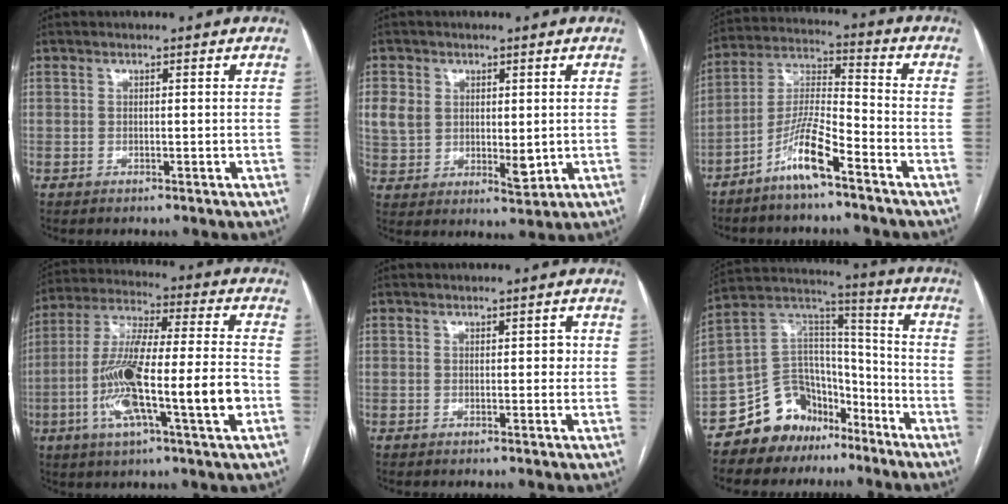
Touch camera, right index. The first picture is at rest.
{"total": 7.7, "force": [1.9, 5.6, 5.0], "torque": [-0.091, -0.001, 0.048]}
{"total": 9.1, "force": [-5.9, 0.8, 6.8], "torque": [-0.145, -0.005, -0.119]}
{"total": 18.3, "force": [-4.9, 1.7, 17.6], "torque": [-0.323, 0.003, -0.082]}
{"total": 1.2, "force": [0.2, 0.7, 0.9], "torque": [-0.008, 0.007, 0.002]}
{"total": 13.7, "force": [-9.7, 9.1, 3.1], "torque": [-0.056, 0.090, -0.168]}